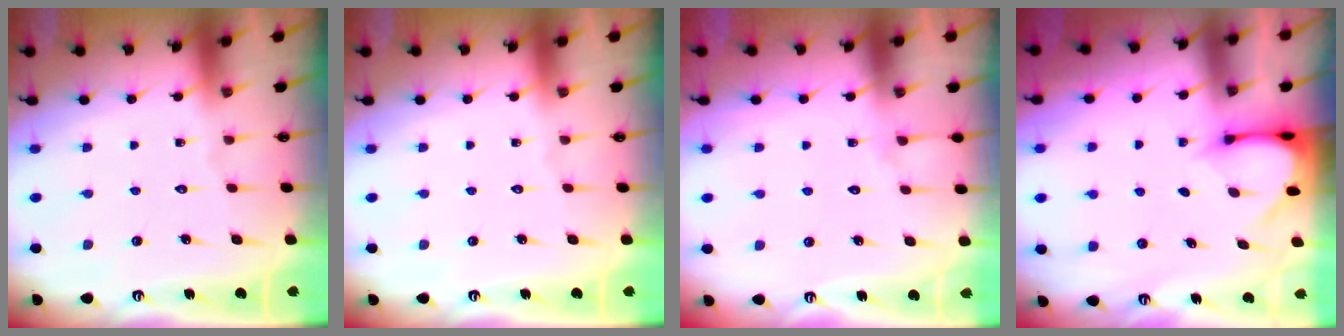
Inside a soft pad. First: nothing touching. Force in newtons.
{"total": 0.0}
{"total": 3.8, "press": 3.8, "slide": 0.4}
{"total": 3.0, "press": 3.0, "slide": 0.4}